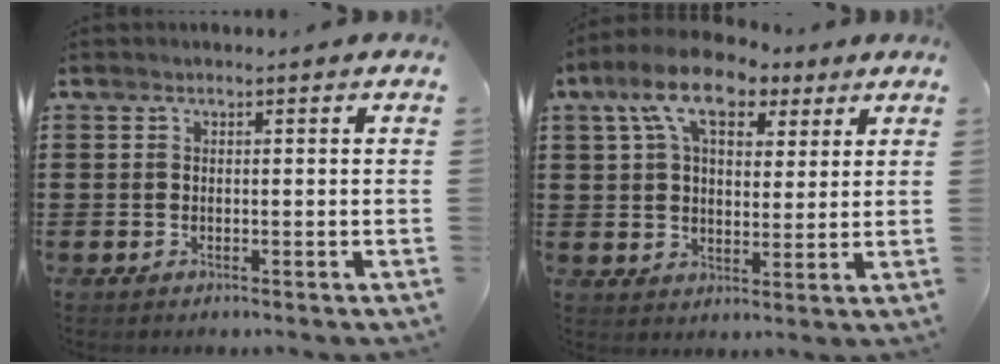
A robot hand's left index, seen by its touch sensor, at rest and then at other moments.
{"total": 10.0, "force": [6.2, 5.1, 5.9], "torque": [-0.123, 0.000, 0.110]}